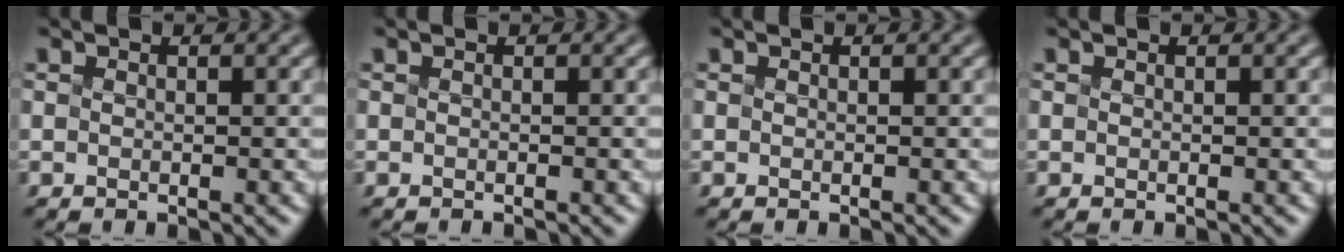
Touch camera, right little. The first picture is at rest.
{"total": 0.6, "force": [-0.6, 0.0, 0.1], "torque": [0.002, -0.002, -0.010]}
{"total": 0.0}
{"total": 0.0}